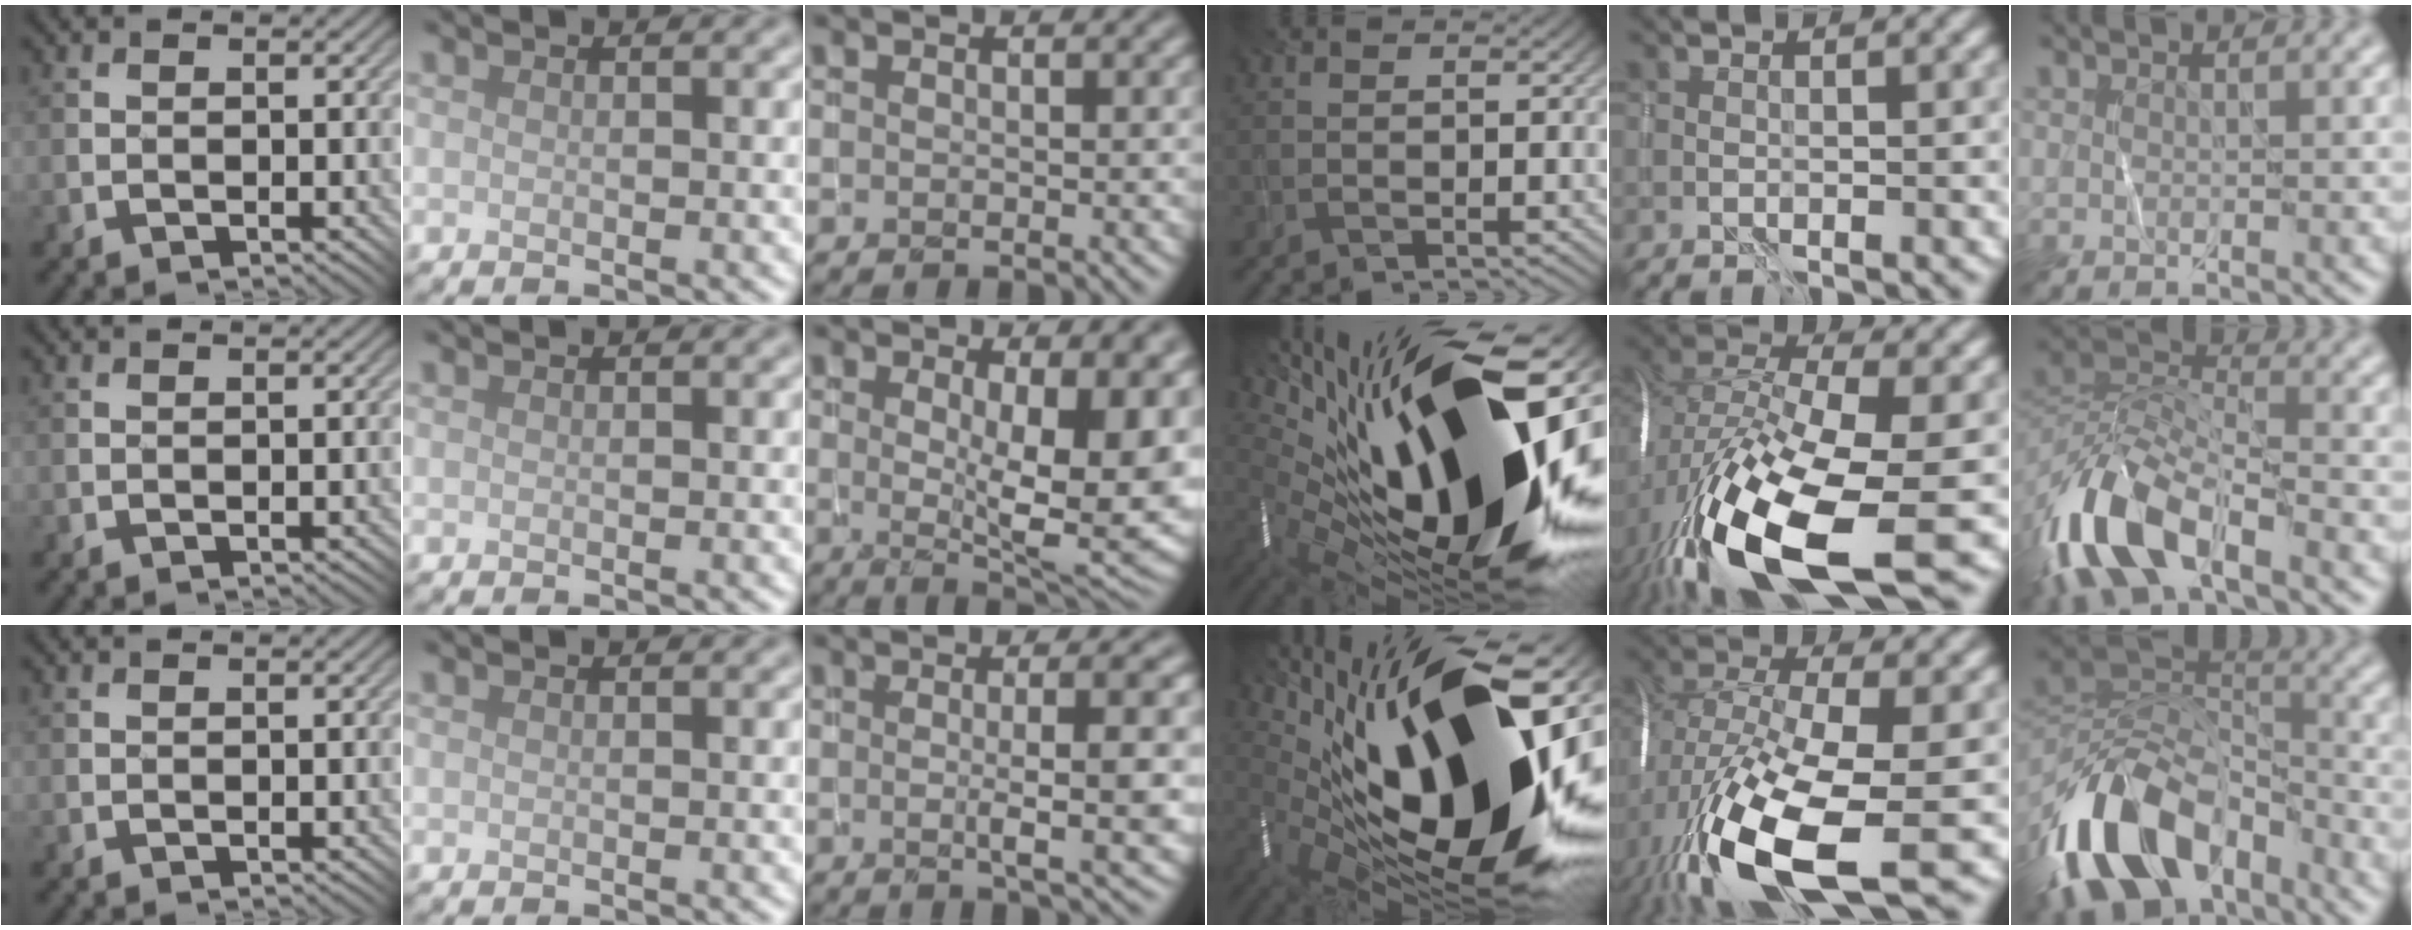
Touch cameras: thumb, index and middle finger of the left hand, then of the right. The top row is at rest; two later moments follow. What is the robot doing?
{"motion": "wrap", "object": "thread"}